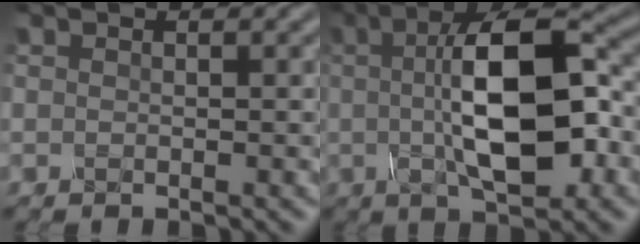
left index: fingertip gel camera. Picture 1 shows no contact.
{"total": 10.6, "force": [0.3, 3.7, 9.9], "torque": [-0.159, 0.016, 0.000]}